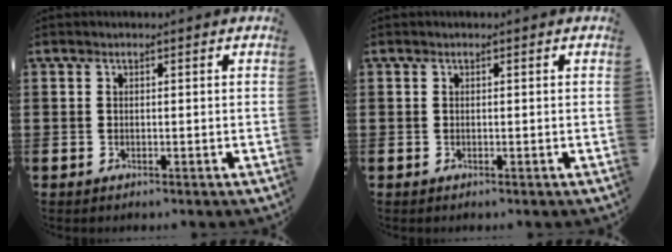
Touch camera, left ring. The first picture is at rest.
{"total": 0.0}